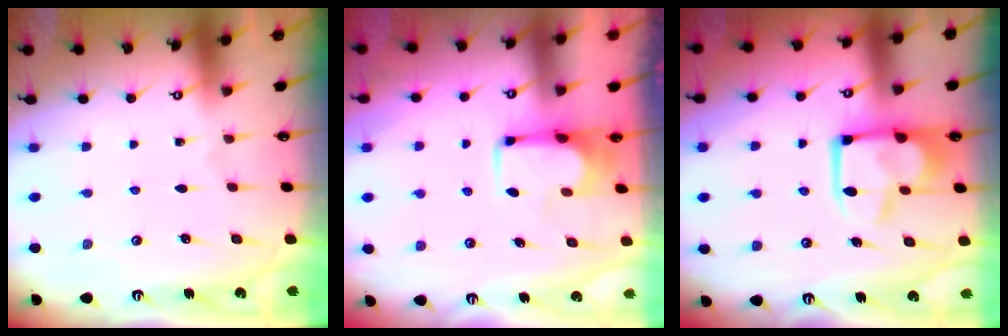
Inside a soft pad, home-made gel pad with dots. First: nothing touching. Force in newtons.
{"total": 3.5, "press": 3.5, "slide": 0.2}
{"total": 12.2, "press": 12.1, "slide": 1.3}